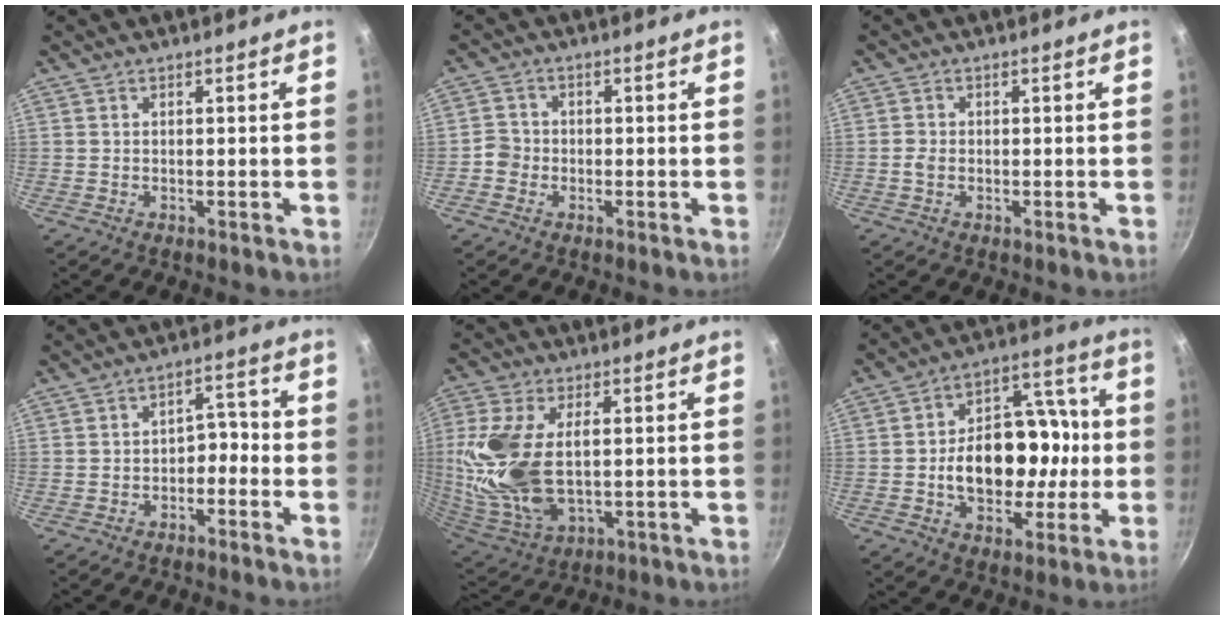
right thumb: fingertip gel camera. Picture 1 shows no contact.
{"total": 3.0, "force": [-1.0, 2.6, 0.8], "torque": [-0.001, 0.010, -0.029]}
{"total": 1.8, "force": [-0.4, 1.3, 1.2], "torque": [-0.025, 0.002, -0.009]}
{"total": 4.6, "force": [-2.0, 3.0, 2.9], "torque": [-0.021, 0.037, -0.039]}
{"total": 18.6, "force": [0.8, 10.0, 15.7], "torque": [-0.354, -0.014, 0.028]}
{"total": 18.6, "force": [-1.5, 12.2, 13.9], "torque": [-0.168, 0.042, -0.017]}